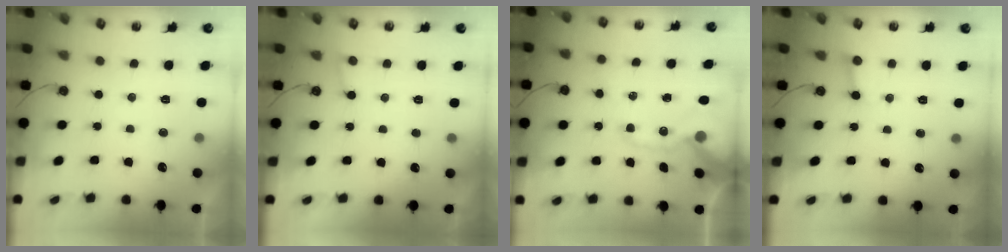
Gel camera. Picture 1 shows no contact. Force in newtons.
{"total": 4.3, "press": 4.3, "slide": 0.4}
{"total": 16.2, "press": 16.0, "slide": 2.3}
{"total": 2.3, "press": 2.3, "slide": 0.2}